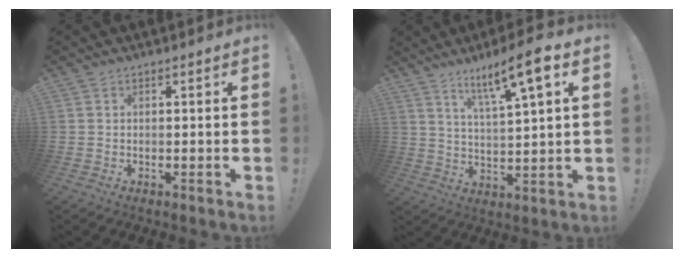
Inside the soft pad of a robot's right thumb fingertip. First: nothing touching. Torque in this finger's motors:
{"motor_torque": [0.65, 0.76, 0.20, 0.06, 0.06]}